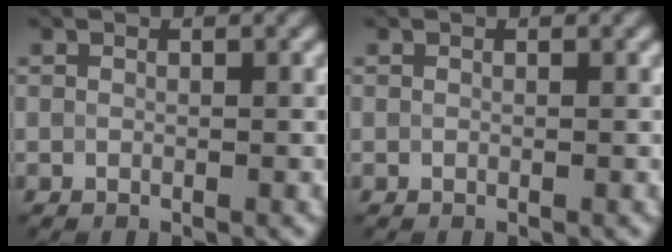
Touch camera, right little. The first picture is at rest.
{"total": 0.0}